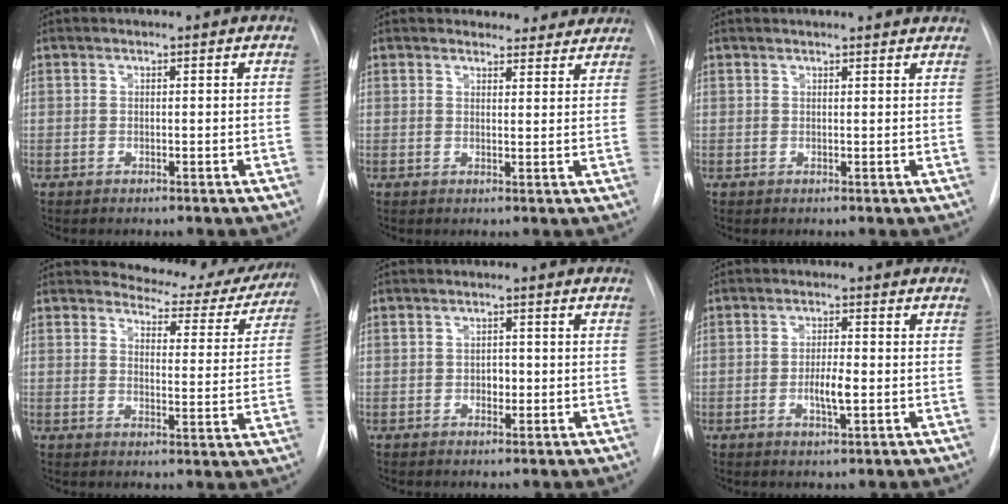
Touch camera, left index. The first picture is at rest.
{"total": 7.7, "force": [7.0, 2.9, 0.8], "torque": [0.022, -0.003, 0.064]}
{"total": 6.4, "force": [6.1, 0.9, 1.3], "torque": [-0.008, 0.009, 0.053]}
{"total": 11.1, "force": [10.5, 3.4, 1.1], "torque": [0.007, -0.035, 0.109]}
{"total": 2.0, "force": [-1.2, 1.1, 1.1], "torque": [-0.014, -0.002, -0.016]}
{"total": 4.0, "force": [-1.7, 0.7, 3.5], "torque": [-0.063, -0.007, -0.025]}